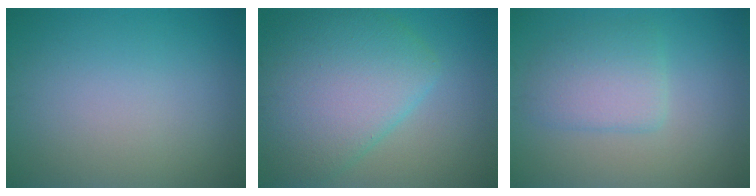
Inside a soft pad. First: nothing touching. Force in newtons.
{"total": 8.4, "press": 8.4, "slide": 0.5}
{"total": 3.3, "press": 3.3, "slide": 0.5}